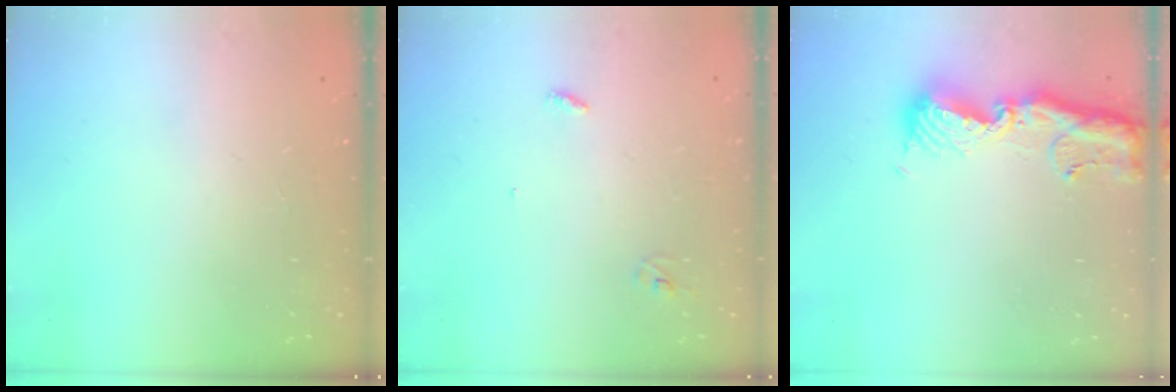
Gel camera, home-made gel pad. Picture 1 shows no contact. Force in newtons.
{"total": 2.8, "press": 2.8, "slide": 0.3}
{"total": 14.1, "press": 14.0, "slide": 1.5}